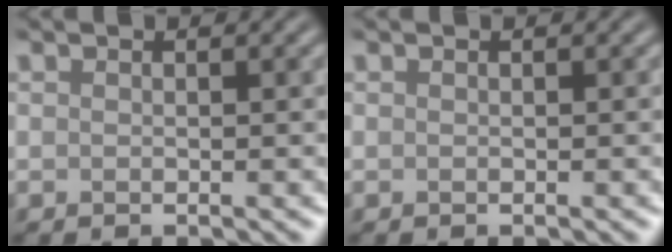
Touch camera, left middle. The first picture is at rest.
{"total": 0.0}